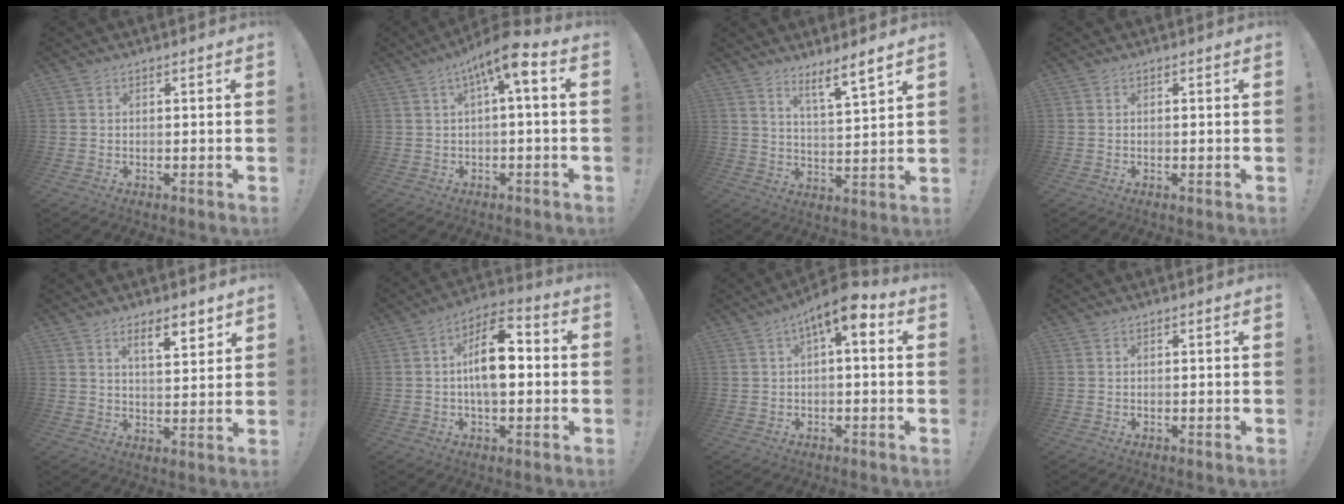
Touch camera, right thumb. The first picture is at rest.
{"total": 9.6, "force": [2.9, 2.0, 9.0], "torque": [-0.143, -0.010, 0.043]}
{"total": 7.6, "force": [5.9, 0.0, 4.8], "torque": [-0.066, -0.049, 0.095]}
{"total": 0.0}
{"total": 7.3, "force": [4.8, 1.7, 5.2], "torque": [-0.071, -0.026, 0.079]}
{"total": 13.3, "force": [0.0, 7.0, 11.3], "torque": [-0.182, 0.014, -0.002]}
{"total": 7.8, "force": [2.7, 2.0, 7.1], "torque": [-0.111, -0.016, 0.044]}
{"total": 0.0}